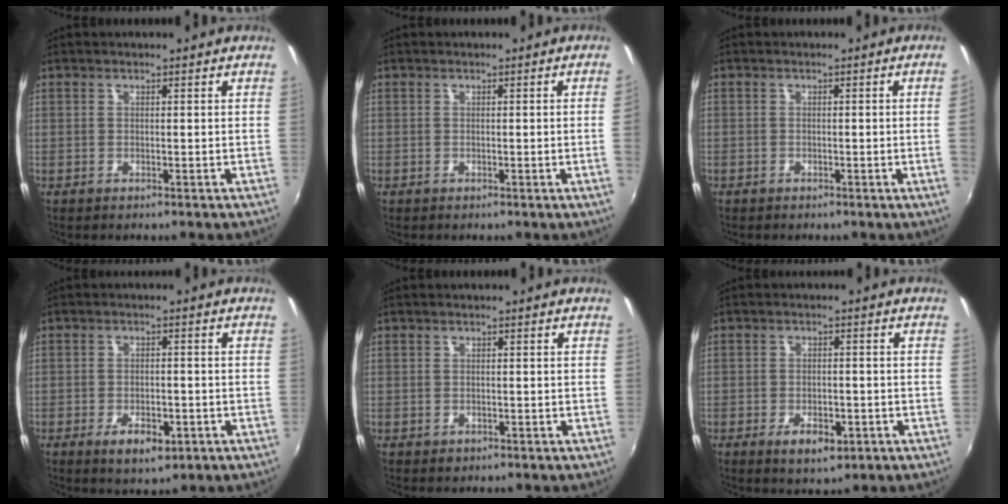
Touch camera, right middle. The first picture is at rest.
{"total": 1.2, "force": [0.0, -0.7, 1.0], "torque": [-0.009, -0.006, 0.001]}
{"total": 1.5, "force": [-0.2, -0.9, 1.2], "torque": [-0.018, -0.007, -0.001]}
{"total": 5.8, "force": [-2.7, 2.8, 4.3], "torque": [-0.089, -0.008, -0.039]}
{"total": 0.6, "force": [-0.3, 0.5, 0.2], "torque": [-0.001, -0.004, -0.005]}
{"total": 5.2, "force": [-2.4, 2.6, 3.9], "torque": [-0.081, -0.008, -0.034]}